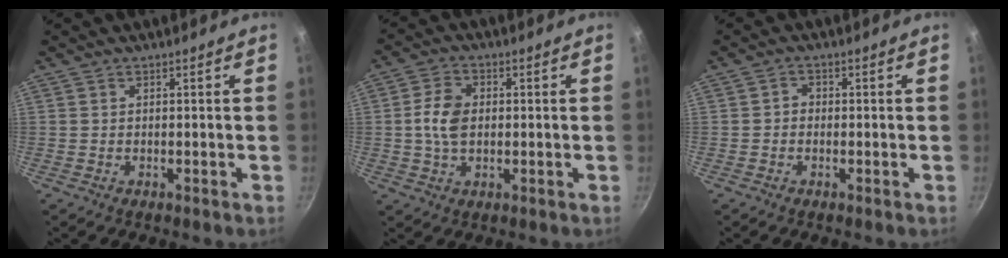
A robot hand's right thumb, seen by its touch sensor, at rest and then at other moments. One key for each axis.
{"total": 7.1, "fx": 0.2, "fy": 4.8, "fz": 5.2, "tx": -0.093, "ty": 0.010, "tz": -0.003}
{"total": 1.5, "fx": -0.5, "fy": 1.2, "fz": 0.7, "tx": -0.008, "ty": 0.009, "tz": -0.013}